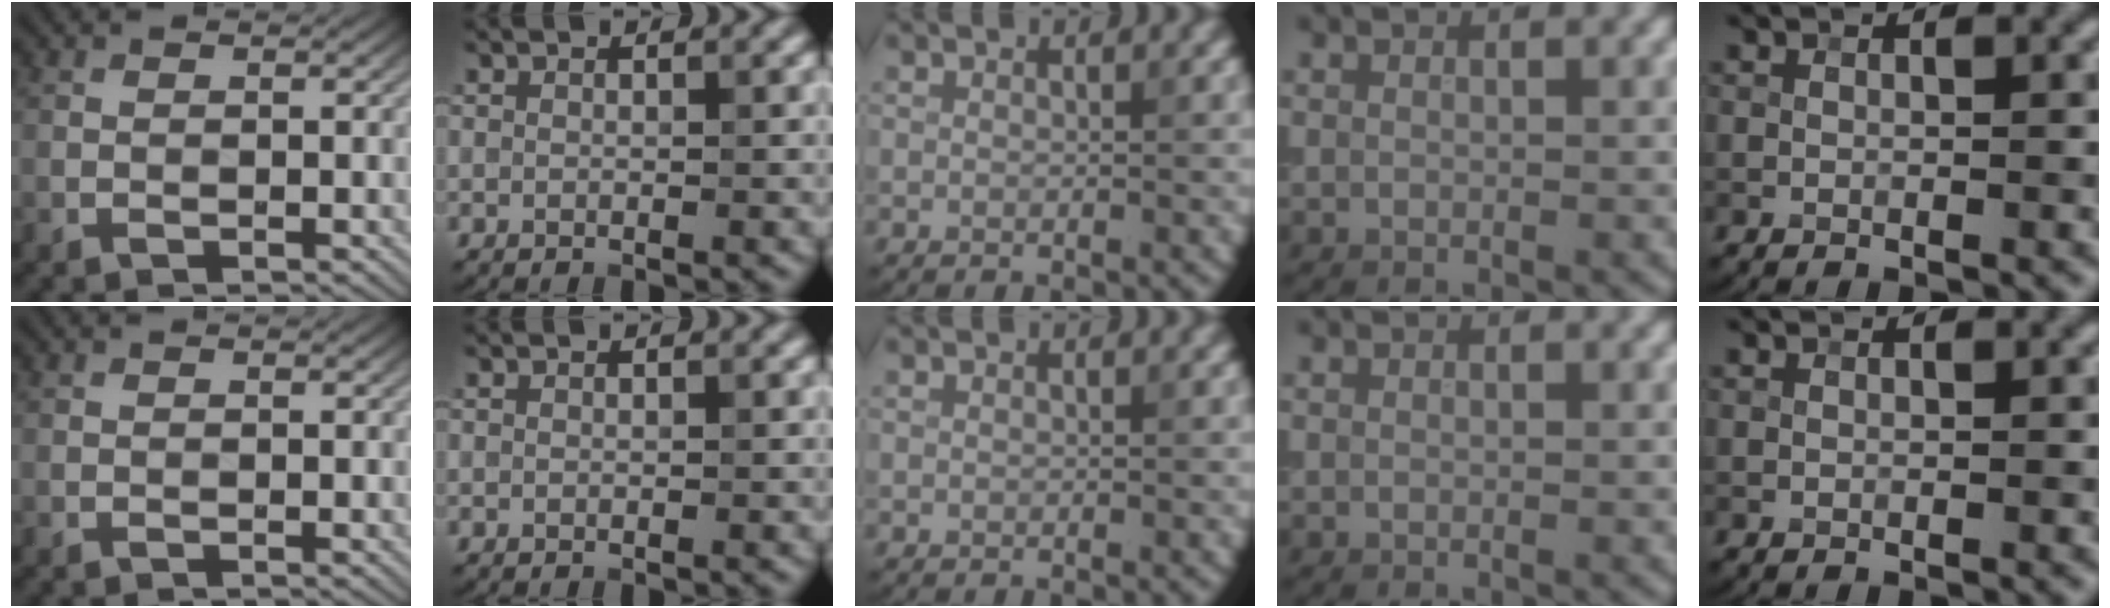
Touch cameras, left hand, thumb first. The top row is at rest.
{}